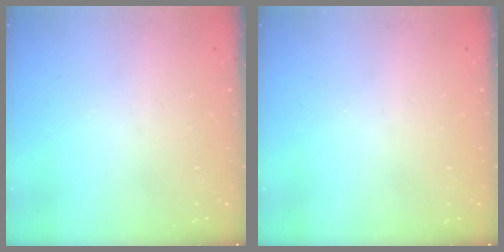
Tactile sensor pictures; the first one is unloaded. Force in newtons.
{"total": 0.0}